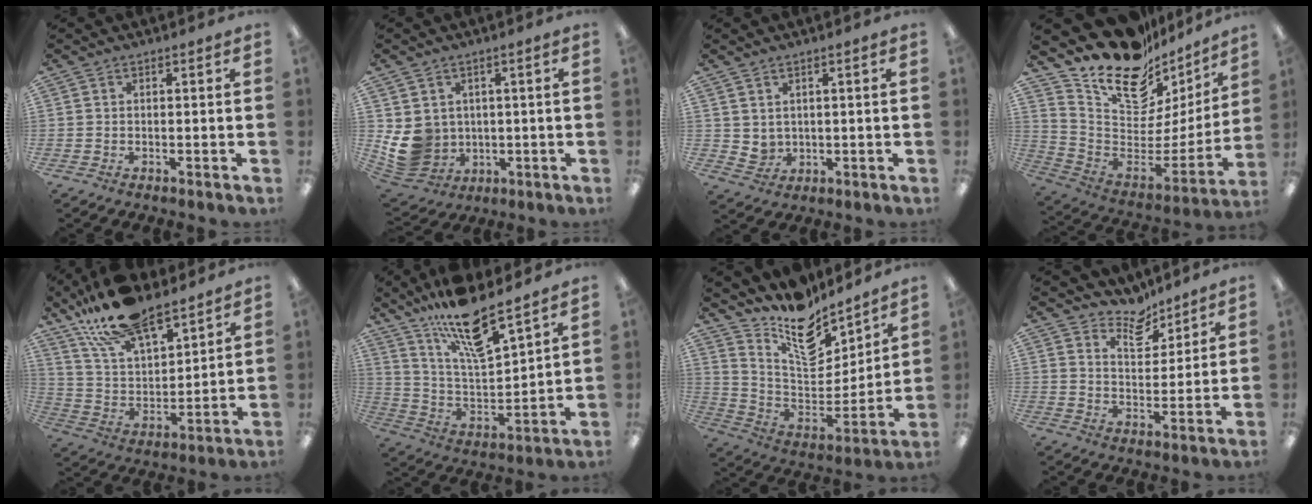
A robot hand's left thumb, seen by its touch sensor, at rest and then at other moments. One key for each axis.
{"total": 8.7, "fx": 0.7, "fy": 8.0, "fz": 3.3, "tx": -0.091, "ty": -0.014, "tz": 0.023}
{"total": 3.1, "fx": 2.4, "fy": 1.9, "fz": 0.4, "tx": -0.015, "ty": -0.015, "tz": 0.046}
{"total": 20.3, "fx": 16.1, "fy": 9.5, "fz": 8.0, "tx": -0.131, "ty": -0.130, "tz": 0.292}
{"total": 17.8, "fx": 14.1, "fy": 6.9, "fz": 8.5, "tx": -0.166, "ty": -0.076, "tz": 0.251}
{"total": 15.8, "fx": 12.4, "fy": 3.5, "fz": 9.1, "tx": -0.171, "ty": -0.077, "tz": 0.211}
{"total": 15.1, "fx": 12.2, "fy": 6.6, "fz": 6.1, "tx": -0.104, "ty": -0.106, "tz": 0.216}
{"total": 7.8, "fx": 6.8, "fy": 3.3, "fz": 1.8, "tx": -0.021, "ty": -0.047, "tz": 0.122}